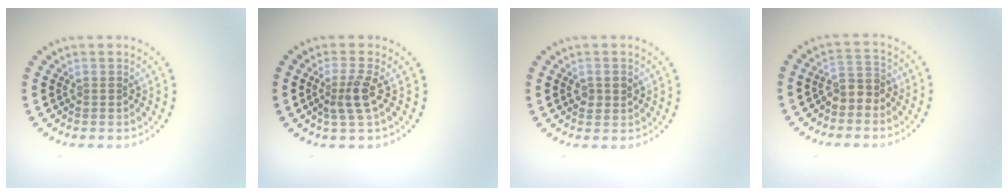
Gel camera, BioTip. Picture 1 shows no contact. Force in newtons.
{"total": 2.4, "press": 1.8, "slide": 1.6}
{"total": 1.4, "press": 1.4, "slide": 0.1}
{"total": 2.2, "press": 1.9, "slide": 1.2}